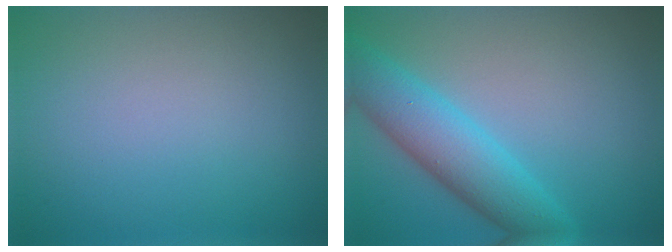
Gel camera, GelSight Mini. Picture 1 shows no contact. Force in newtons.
{"total": 5.7, "press": 5.7, "slide": 0.1}